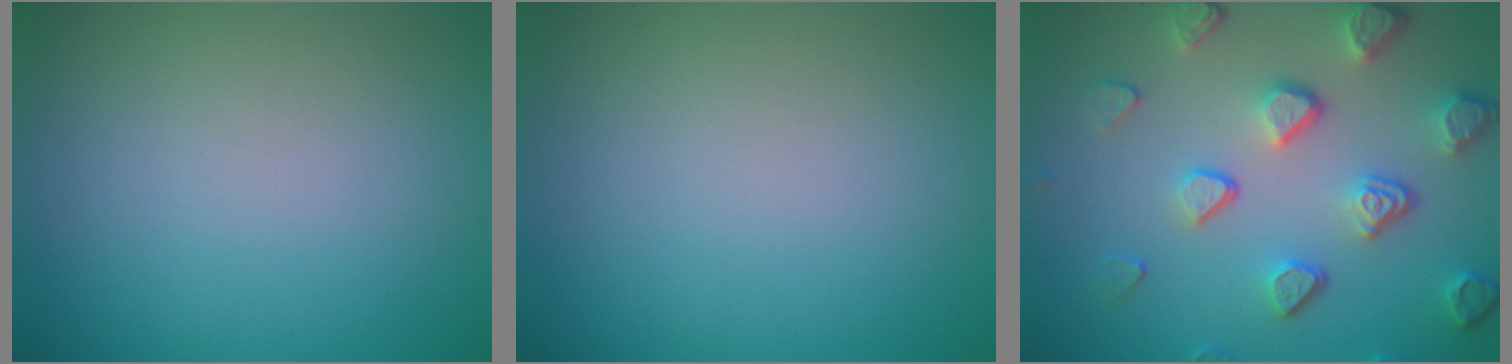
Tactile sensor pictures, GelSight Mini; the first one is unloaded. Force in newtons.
{"total": 0.0}
{"total": 5.2, "press": 4.1, "slide": 3.2}